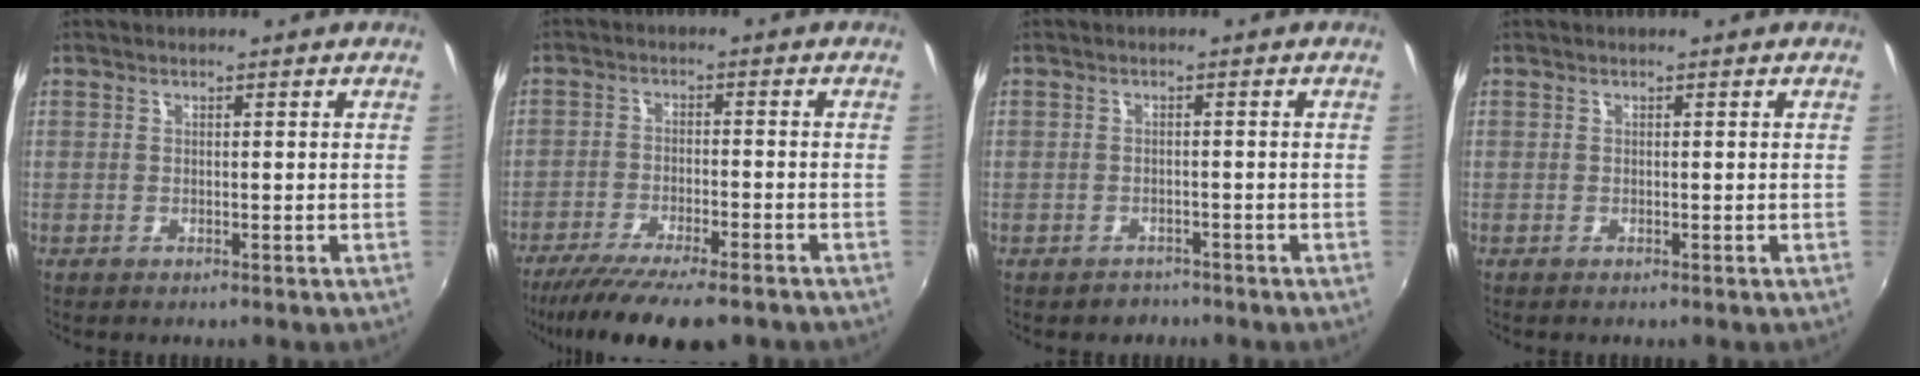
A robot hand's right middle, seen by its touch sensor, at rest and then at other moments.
{"total": 13.8, "force": [-11.0, 2.7, 7.8], "torque": [-0.160, -0.043, -0.178]}
{"total": 2.4, "force": [-1.9, 1.4, -0.1], "torque": [-0.004, 0.004, -0.029]}
{"total": 0.0}